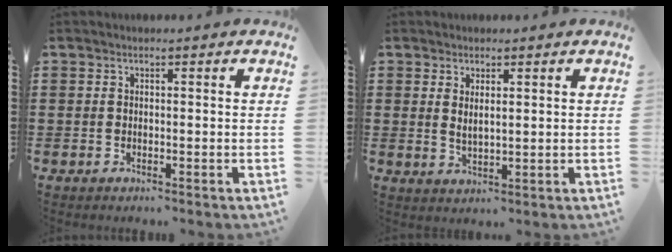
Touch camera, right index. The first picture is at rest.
{"total": 2.0, "force": [1.2, 0.7, 1.5], "torque": [-0.030, 0.003, 0.020]}